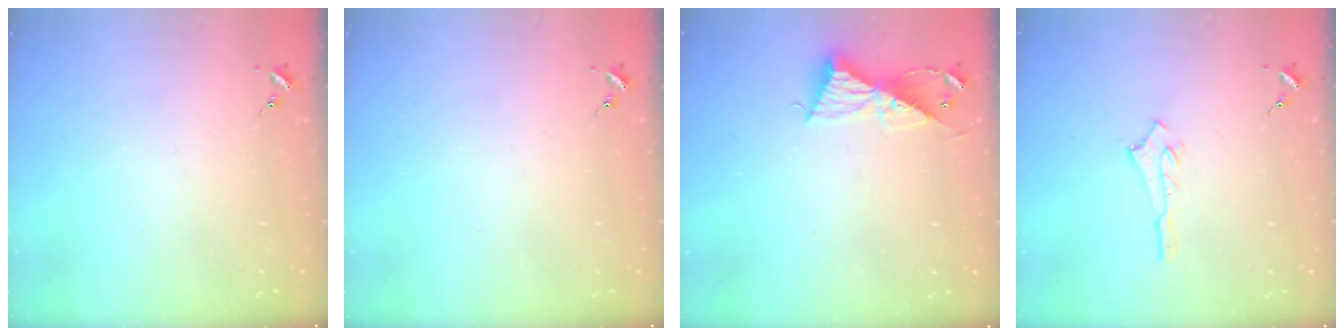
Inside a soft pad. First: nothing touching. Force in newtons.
{"total": 0.0}
{"total": 9.3, "press": 9.3, "slide": 0.7}
{"total": 2.5, "press": 2.5, "slide": 0.2}